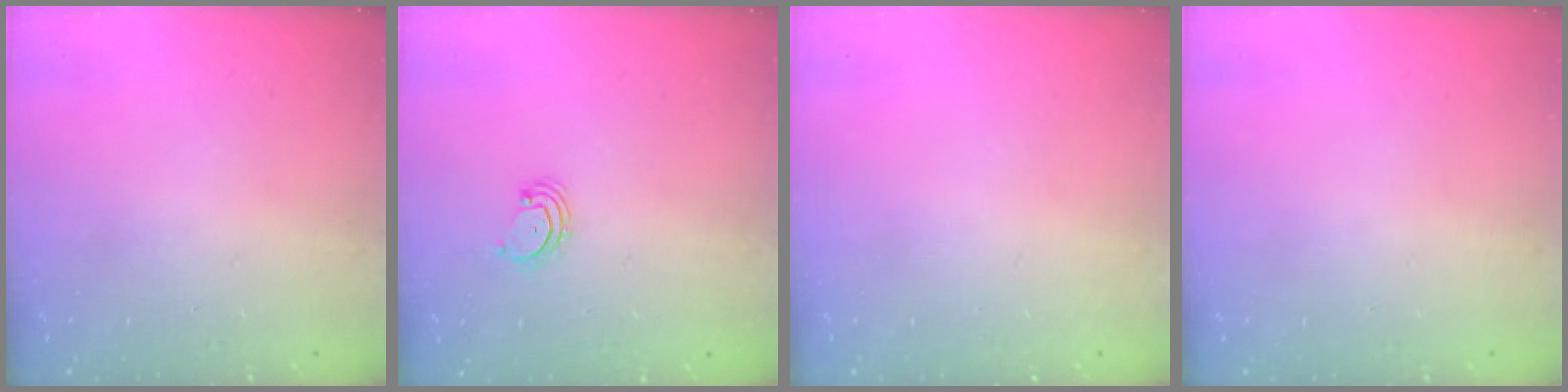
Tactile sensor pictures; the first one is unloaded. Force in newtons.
{"total": 1.7, "press": 1.6, "slide": 0.2}
{"total": 0.0}
{"total": 0.0}